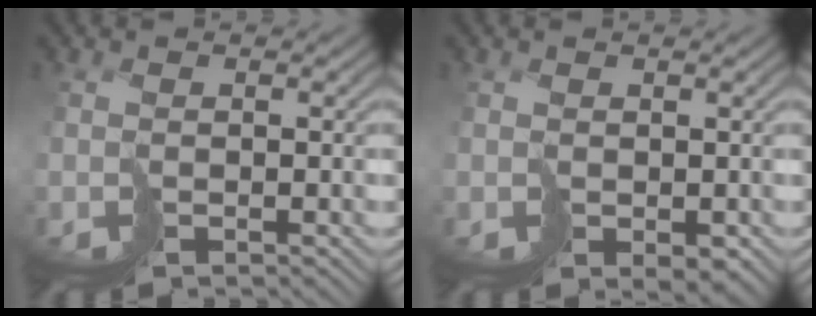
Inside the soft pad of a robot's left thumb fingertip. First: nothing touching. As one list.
[{"total": 2.0, "force": [0.1, 1.4, 1.4], "torque": [-0.029, -0.004, 0.006]}]